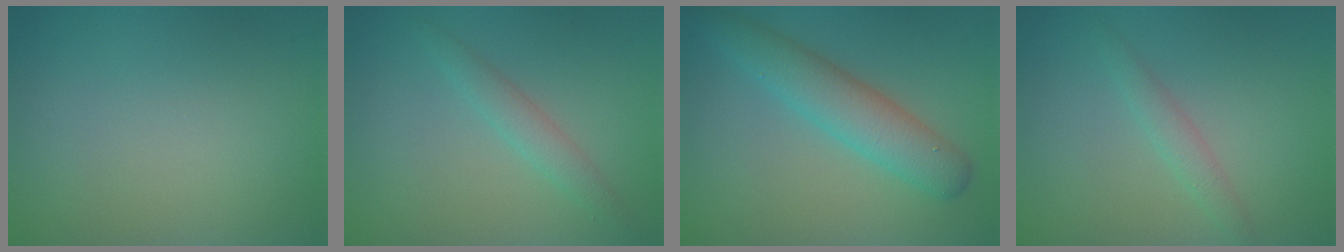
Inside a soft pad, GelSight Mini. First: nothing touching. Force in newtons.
{"total": 2.0, "press": 2.0, "slide": 0.0}
{"total": 4.7, "press": 4.7, "slide": 0.3}
{"total": 1.5, "press": 1.5, "slide": 0.0}